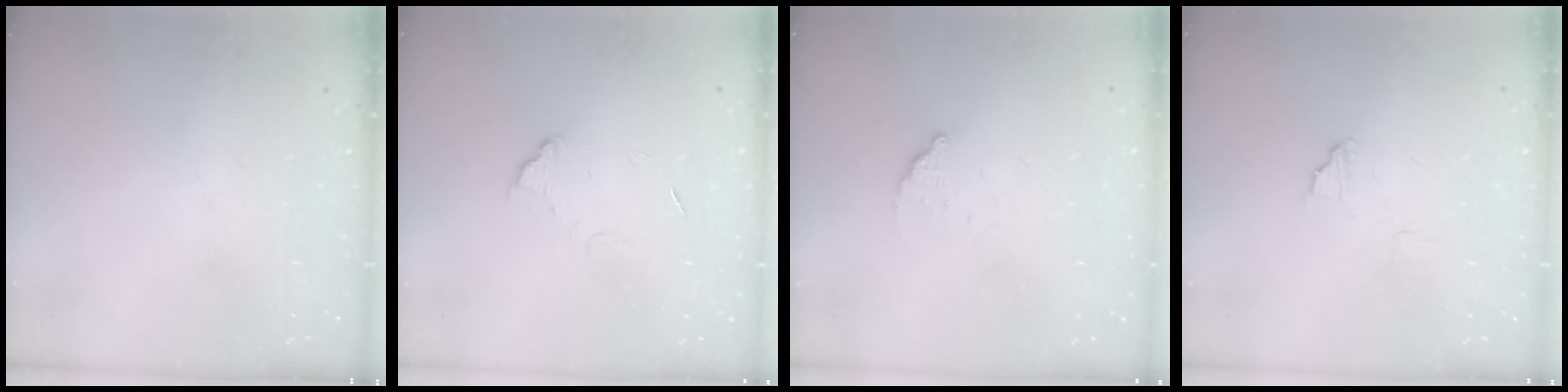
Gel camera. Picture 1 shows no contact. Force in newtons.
{"total": 4.3, "press": 4.3, "slide": 0.3}
{"total": 2.8, "press": 2.8, "slide": 0.0}
{"total": 3.5, "press": 3.5, "slide": 0.3}